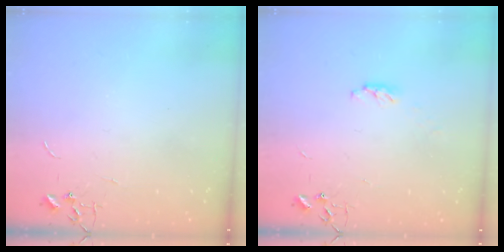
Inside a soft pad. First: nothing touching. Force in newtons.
{"total": 3.5, "press": 3.4, "slide": 0.3}